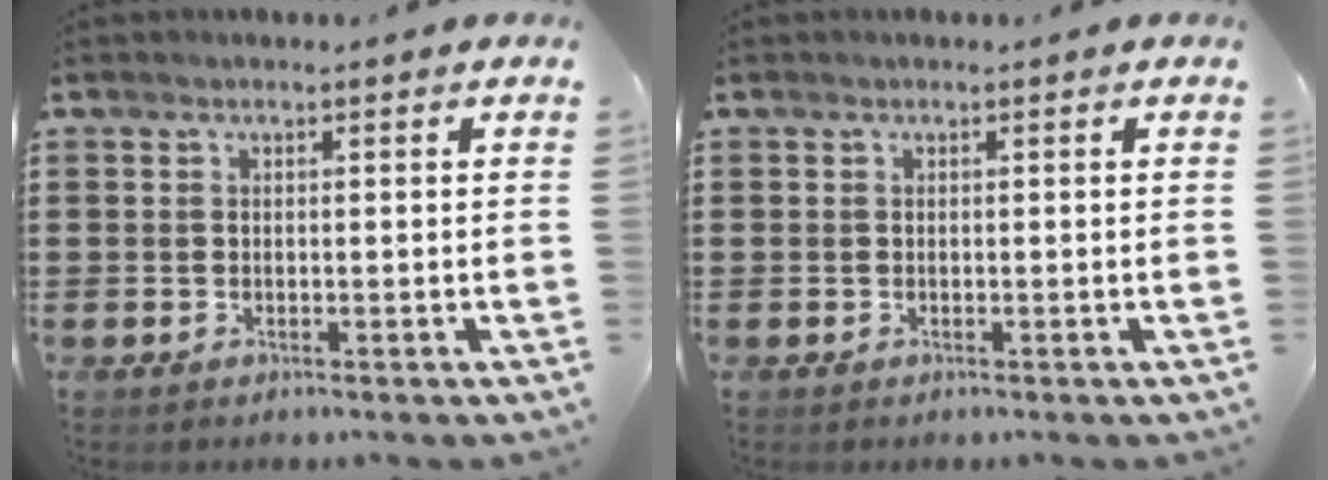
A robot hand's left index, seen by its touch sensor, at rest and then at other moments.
{"total": 0.0}